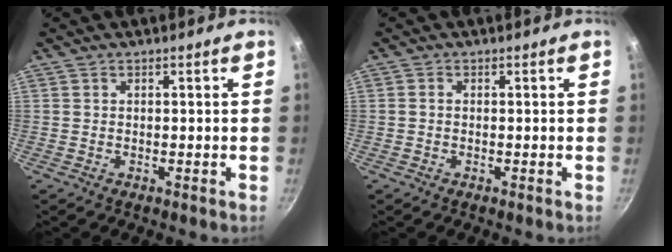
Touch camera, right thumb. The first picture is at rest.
{"total": 0.8, "force": [-0.1, 0.6, 0.5], "torque": [-0.008, 0.004, -0.004]}